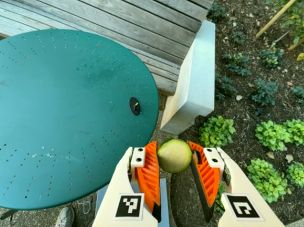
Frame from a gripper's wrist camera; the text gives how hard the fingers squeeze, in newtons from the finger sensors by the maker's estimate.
{"total": 10.8, "left": 10.6, "right": 11.0}